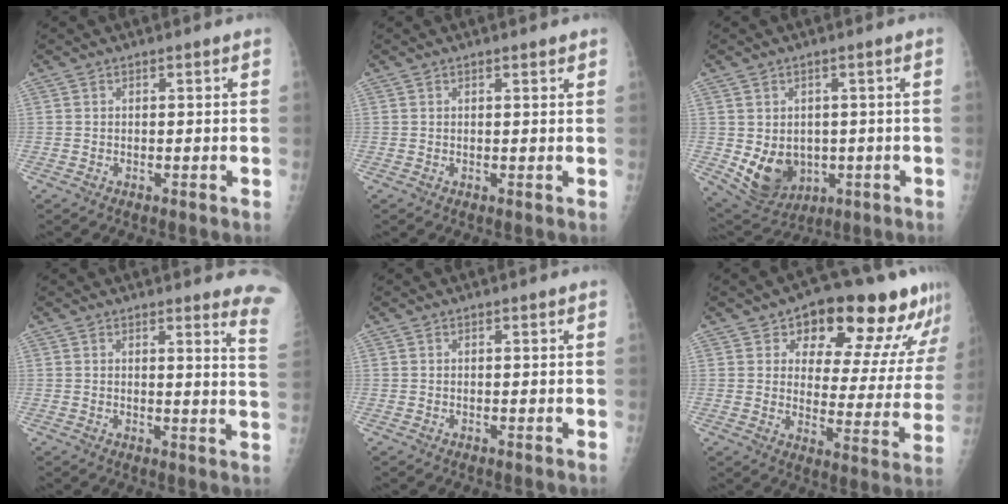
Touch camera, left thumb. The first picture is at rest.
{"total": 1.2, "force": [0.9, 0.3, 0.8], "torque": [-0.009, -0.002, 0.012]}
{"total": 9.7, "force": [-1.2, 7.8, 5.6], "torque": [-0.070, -0.008, 0.007]}
{"total": 7.9, "force": [7.7, 0.3, 2.0], "torque": [-0.002, -0.090, 0.053]}
{"total": 0.0}
{"total": 19.1, "force": [12.7, 8.8, 11.2], "torque": [-0.095, -0.055, 0.166]}